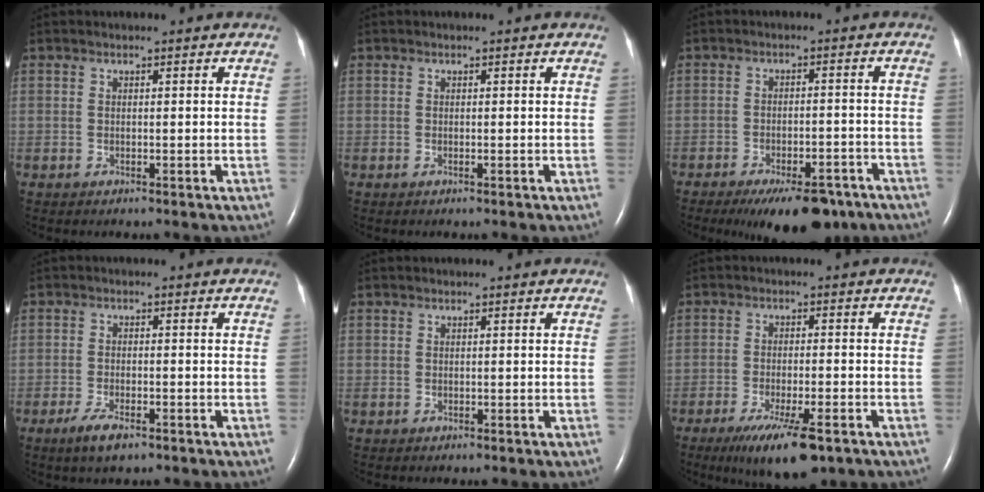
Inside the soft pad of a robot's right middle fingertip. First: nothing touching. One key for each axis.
{"total": 0.0}
{"total": 11.2, "fx": -8.4, "fy": 4.0, "fz": 6.3, "tx": -0.083, "ty": -0.003, "tz": -0.123}
{"total": 3.7, "fx": -2.4, "fy": 1.0, "fz": 2.7, "tx": -0.060, "ty": -0.005, "tz": -0.041}
{"total": 0.0}
{"total": 9.7, "fx": -6.1, "fy": 1.8, "fz": 7.3, "tx": -0.125, "ty": -0.022, "tz": -0.094}